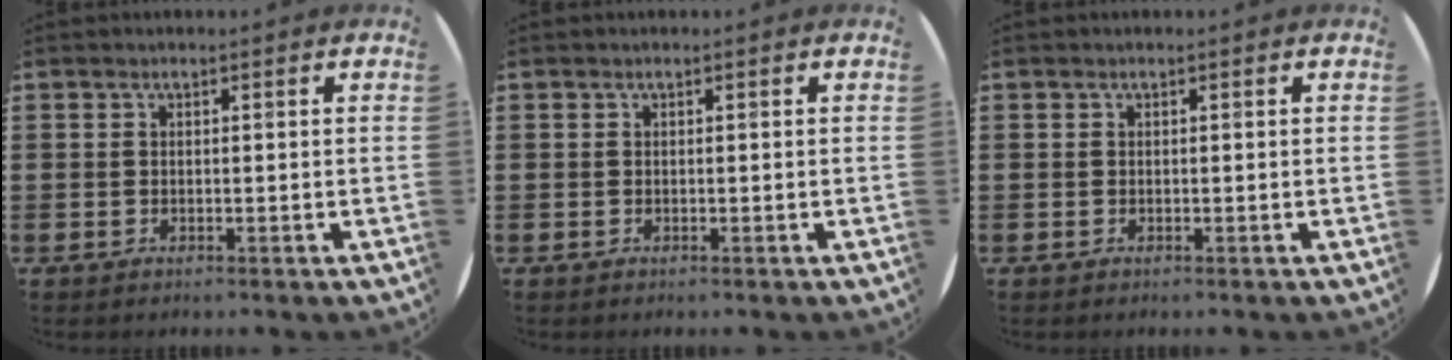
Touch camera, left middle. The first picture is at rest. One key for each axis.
{"total": 0.0}
{"total": 0.0}